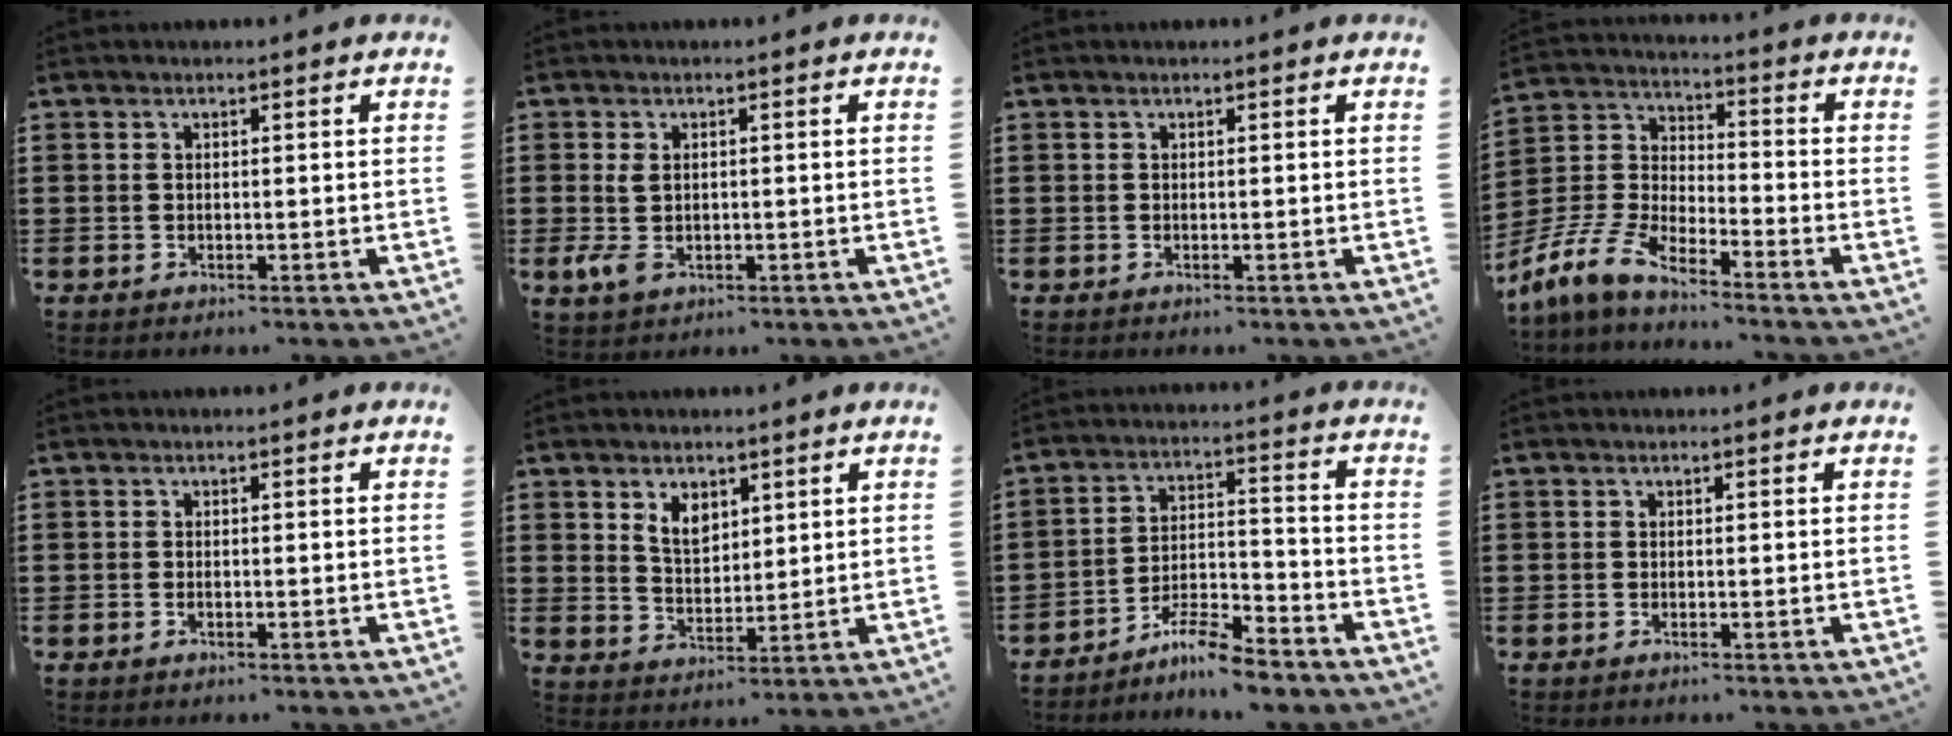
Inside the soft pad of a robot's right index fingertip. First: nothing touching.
{"total": 3.4, "force": [-0.3, 2.0, 2.7], "torque": [-0.074, -0.005, -0.009]}
{"total": 0.0}
{"total": 7.6, "force": [-6.6, 1.6, 3.3], "torque": [-0.104, -0.010, -0.140]}
{"total": 0.5, "force": [-0.3, 0.3, 0.3], "torque": [-0.007, -0.004, -0.006]}
{"total": 4.4, "force": [2.6, 2.8, 2.2], "torque": [-0.054, 0.010, 0.048]}
{"total": 7.3, "force": [-6.6, 1.0, 3.0], "torque": [-0.059, 0.010, -0.127]}
{"total": 0.0}